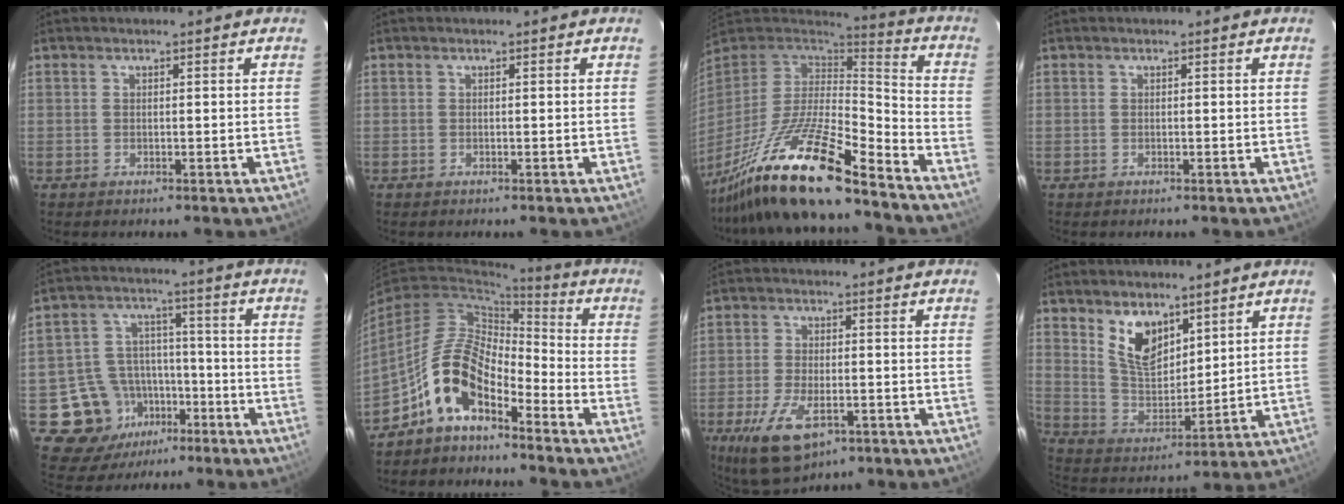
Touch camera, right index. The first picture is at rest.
{"total": 0.0}
{"total": 21.2, "force": [-15.5, 3.4, 14.1], "torque": [-0.273, -0.033, -0.283]}
{"total": 0.0}
{"total": 14.8, "force": [-8.7, 11.6, 3.0], "torque": [-0.073, 0.065, -0.139]}
{"total": 10.7, "force": [-6.6, 4.6, 6.9], "torque": [-0.144, 0.016, -0.131]}
{"total": 10.9, "force": [-5.5, 5.1, 8.0], "torque": [-0.175, -0.025, -0.093]}
{"total": 9.7, "force": [6.0, 5.1, 5.6], "torque": [-0.099, 0.002, 0.126]}